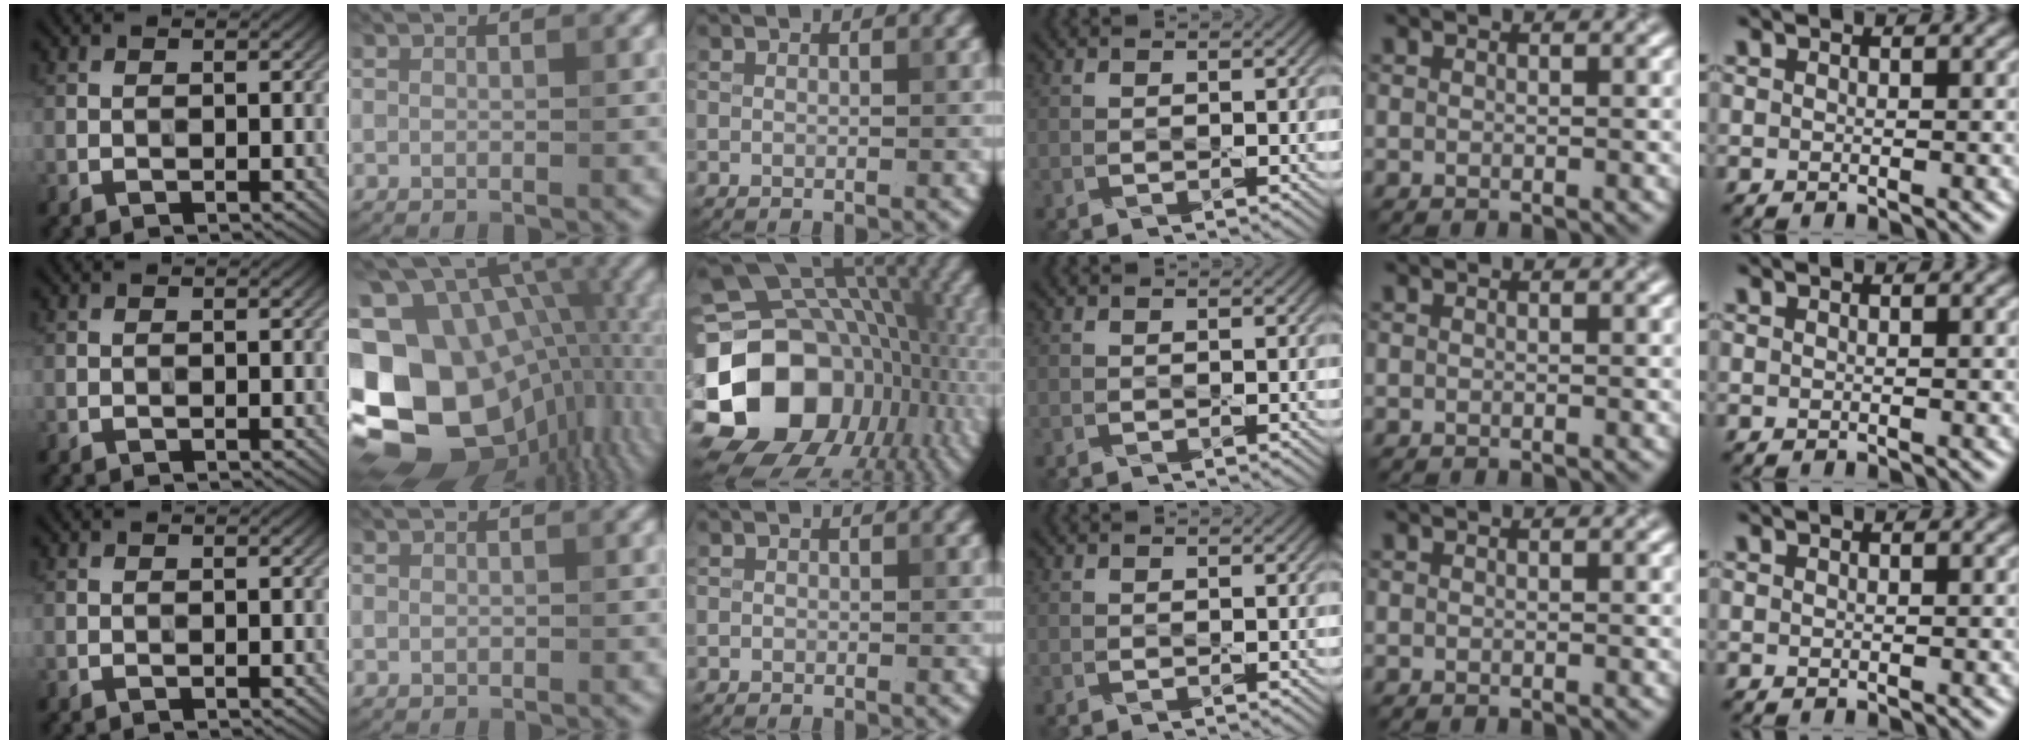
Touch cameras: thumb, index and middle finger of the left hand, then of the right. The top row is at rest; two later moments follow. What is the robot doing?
{"motion": "press", "object": "button"}